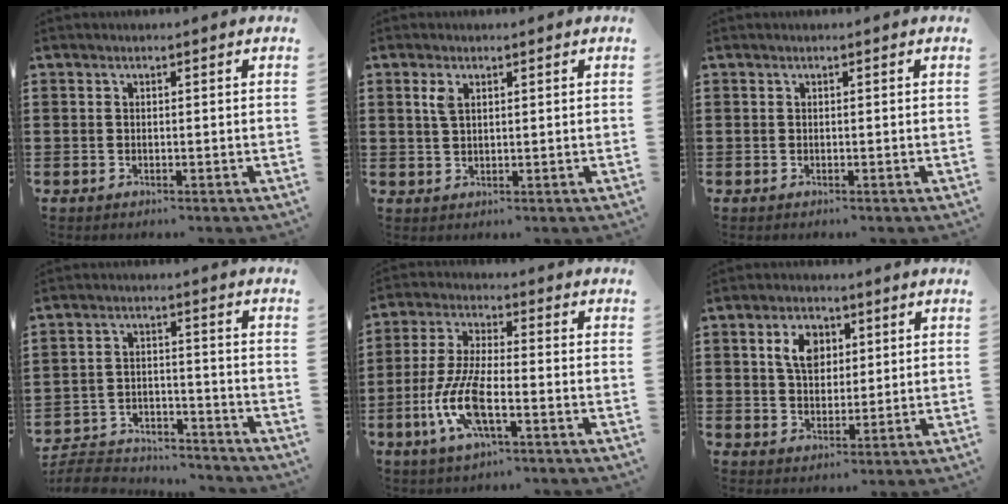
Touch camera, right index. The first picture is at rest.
{"total": 2.3, "force": [1.0, 1.1, 1.7], "torque": [-0.039, 0.004, 0.018]}
{"total": 0.0}
{"total": 6.2, "force": [-6.1, 0.9, 1.1], "torque": [-0.034, 0.006, -0.123]}
{"total": 9.5, "force": [-3.5, 2.8, 8.3], "torque": [-0.197, -0.015, -0.071]}
{"total": 5.6, "force": [1.8, 3.8, 3.7], "torque": [-0.078, 0.011, 0.029]}